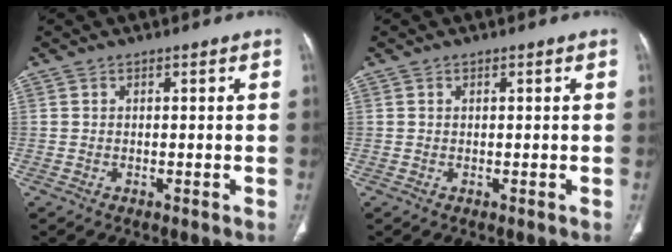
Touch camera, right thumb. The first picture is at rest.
{"total": 0.0}